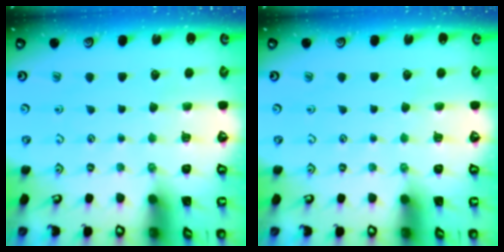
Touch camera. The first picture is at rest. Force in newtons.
{"total": 0.0}